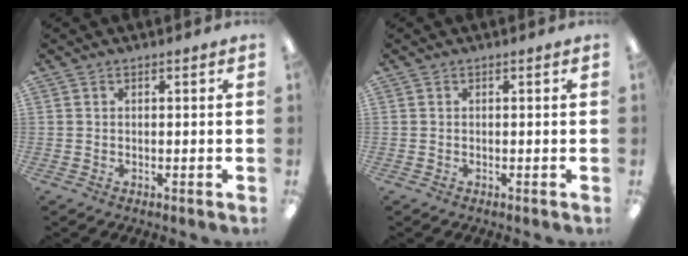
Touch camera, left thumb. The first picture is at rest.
{"total": 0.0}